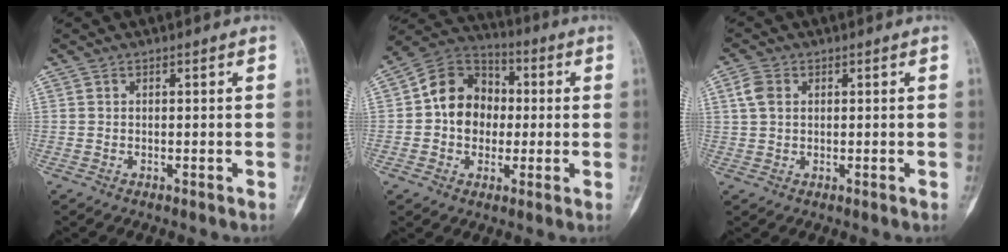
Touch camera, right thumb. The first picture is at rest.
{"total": 12.8, "force": [0.2, 10.6, 7.2], "torque": [-0.076, 0.029, -0.008]}
{"total": 3.7, "force": [1.1, 2.7, 2.4], "torque": [-0.048, 0.005, 0.021]}